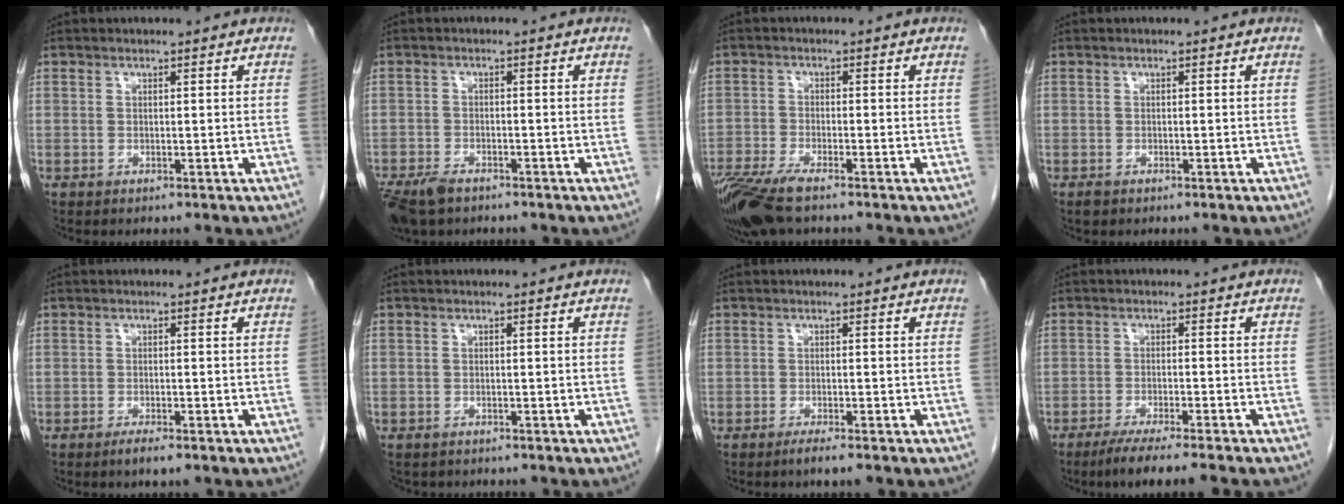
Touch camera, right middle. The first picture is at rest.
{"total": 6.4, "force": [-4.7, 2.9, 3.3], "torque": [-0.063, -0.008, -0.080]}
{"total": 8.8, "force": [-6.6, 1.6, 5.6], "torque": [-0.108, -0.019, -0.121]}
{"total": 0.7, "force": [-0.5, 0.4, 0.2], "torque": [-0.008, 0.000, -0.007]}
{"total": 1.9, "force": [-1.4, 0.2, 1.3], "torque": [-0.025, -0.003, -0.024]}
{"total": 2.6, "force": [-2.2, 1.4, 0.3], "torque": [-0.011, 0.002, -0.031]}
{"total": 1.9, "force": [-1.4, 0.0, 1.3], "torque": [-0.024, -0.004, -0.025]}
{"total": 7.7, "force": [-6.2, -0.9, 4.4], "torque": [-0.055, -0.020, -0.100]}